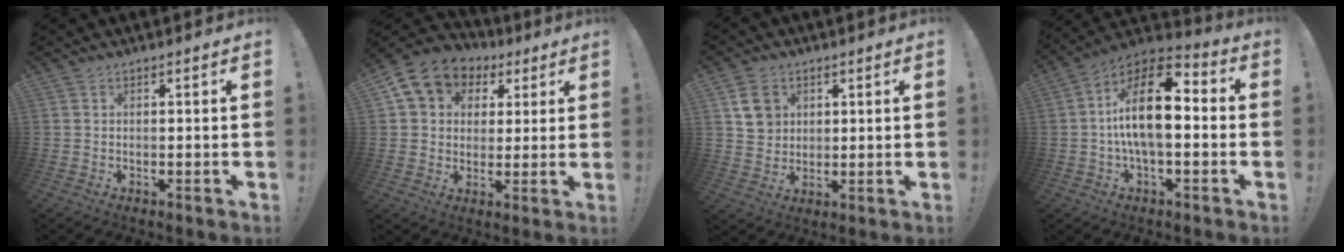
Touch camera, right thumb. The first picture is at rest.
{"total": 11.0, "force": [4.8, 8.9, 4.4], "torque": [-0.063, -0.025, 0.095]}
{"total": 8.0, "force": [3.4, 6.8, 2.6], "torque": [-0.024, -0.010, 0.067]}
{"total": 17.0, "force": [0.6, 7.5, 15.2], "torque": [-0.269, 0.008, 0.007]}